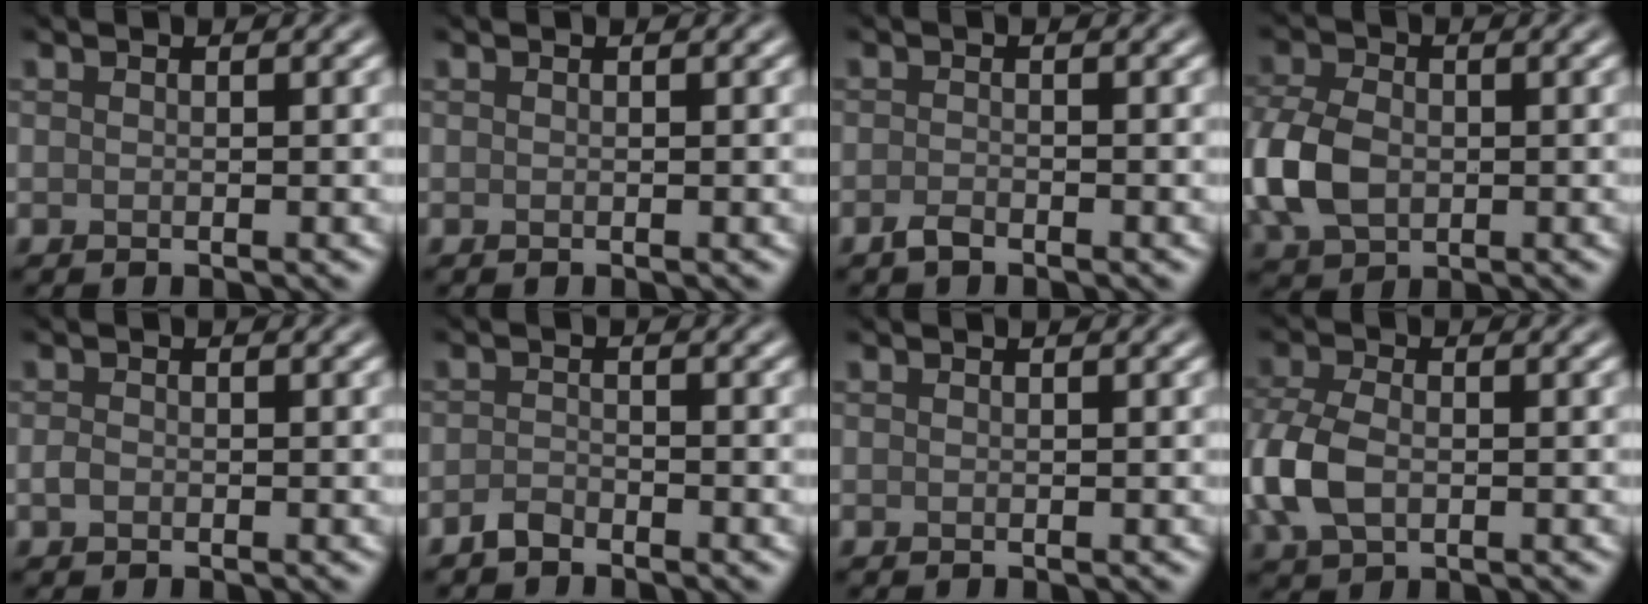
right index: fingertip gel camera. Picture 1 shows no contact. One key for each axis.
{"total": 0.0}
{"total": 1.1, "fx": -0.8, "fy": 0.3, "fz": 0.6, "tx": -0.012, "ty": 0.001, "tz": -0.018}
{"total": 6.4, "fx": -1.0, "fy": 4.4, "fz": 4.5, "tx": -0.109, "ty": -0.001, "tz": -0.027}
{"total": 0.9, "fx": -0.4, "fy": 0.6, "fz": 0.5, "tx": -0.011, "ty": -0.002, "tz": -0.009}
{"total": 1.4, "fx": -1.2, "fy": 0.5, "fz": 0.4, "tx": -0.007, "ty": 0.004, "tz": -0.027}
{"total": 0.0}
{"total": 5.4, "fx": -1.1, "fy": 3.4, "fz": 4.0, "tx": -0.104, "ty": -0.002, "tz": -0.028}